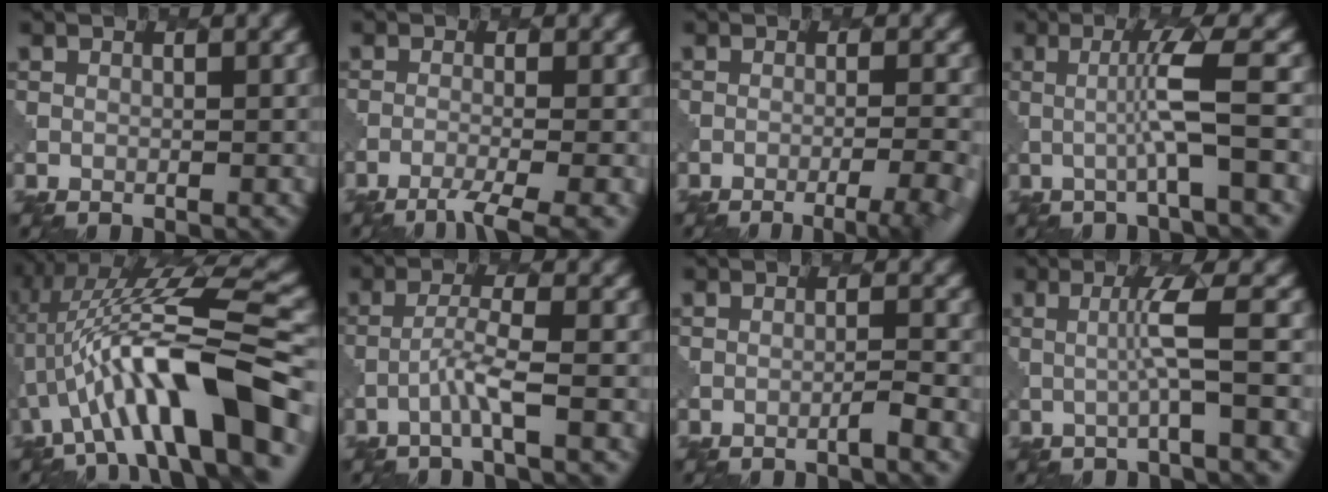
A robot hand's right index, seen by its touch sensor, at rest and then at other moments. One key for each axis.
{"total": 3.6, "fx": -2.2, "fy": 0.7, "fz": 2.8, "tx": -0.044, "ty": -0.003, "tz": -0.045}
{"total": 5.2, "fx": -3.0, "fy": 1.3, "fz": 4.1, "tx": -0.045, "ty": 0.002, "tz": -0.036}
{"total": 3.8, "fx": 0.1, "fy": 0.1, "fz": 3.8, "tx": -0.067, "ty": 0.006, "tz": -0.008}
{"total": 12.4, "fx": -2.2, "fy": 2.9, "fz": 11.8, "tx": -0.196, "ty": 0.028, "tz": -0.028}
{"total": 2.4, "fx": -1.0, "fy": -0.1, "fz": 2.2, "tx": -0.046, "ty": 0.011, "tz": -0.031}
{"total": 1.1, "fx": -0.4, "fy": -0.1, "fz": 1.0, "tx": -0.009, "ty": 0.007, "tz": -0.016}
{"total": 3.0, "fx": 0.4, "fy": 0.1, "fz": 3.0, "tx": -0.056, "ty": 0.003, "tz": 0.000}